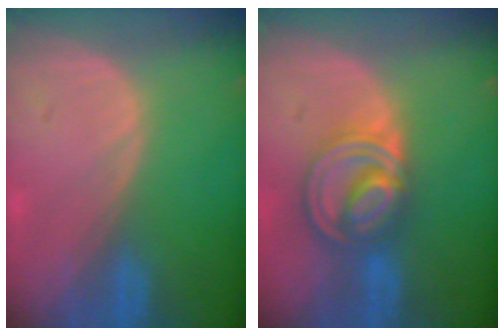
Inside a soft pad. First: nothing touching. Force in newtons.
{"total": 8.6, "press": 7.3, "slide": 4.6}